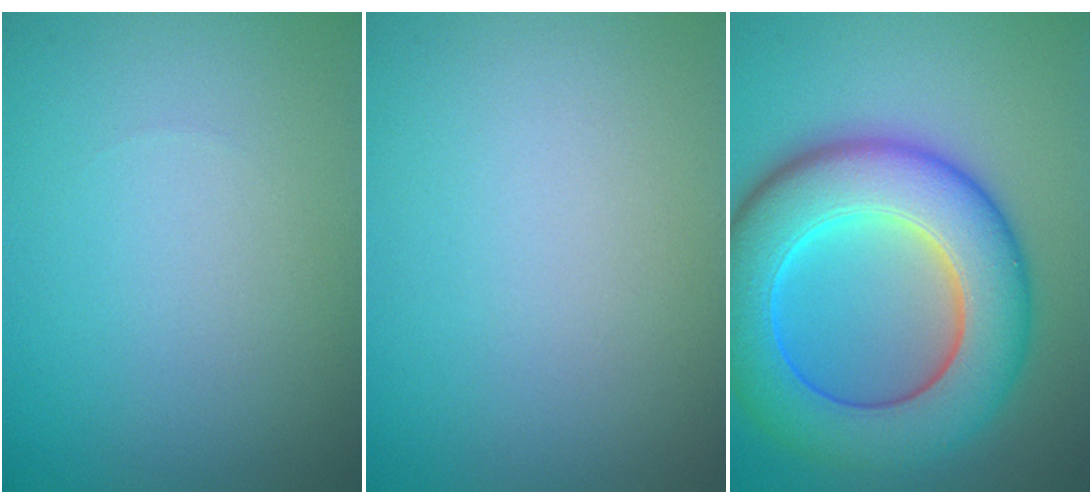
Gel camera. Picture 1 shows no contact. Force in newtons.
{"total": 0.0}
{"total": 11.0, "press": 11.0, "slide": 0.2}